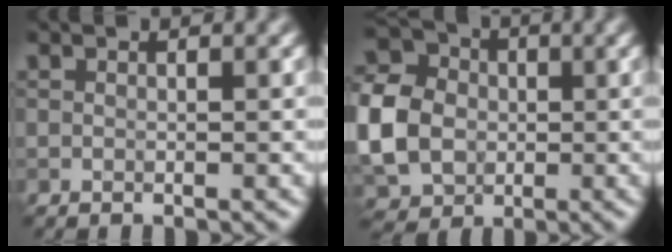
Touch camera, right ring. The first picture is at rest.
{"total": 8.5, "force": [-0.9, 7.0, 4.6], "torque": [-0.124, 0.001, -0.024]}